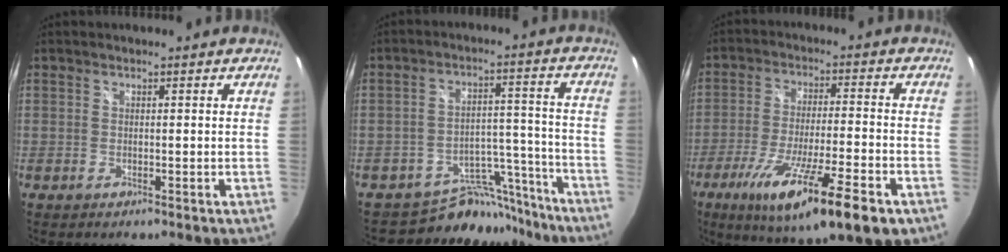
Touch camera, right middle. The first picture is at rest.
{"total": 11.2, "force": [-10.3, 4.5, 0.3], "torque": [0.004, 0.051, -0.148]}
{"total": 19.3, "force": [-10.5, 2.7, 16.0], "torque": [-0.281, -0.055, -0.170]}